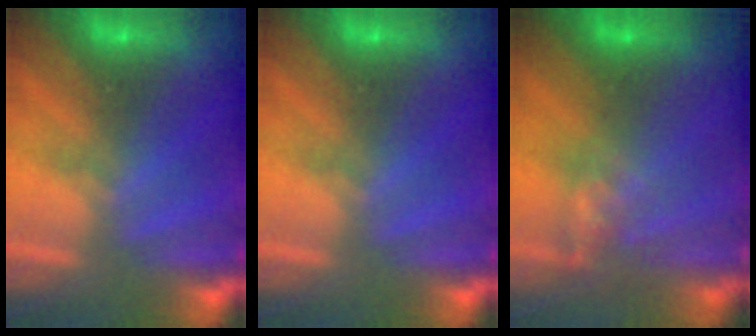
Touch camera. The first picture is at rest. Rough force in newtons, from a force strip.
{"total": 0.0}
{"total": 4.4}